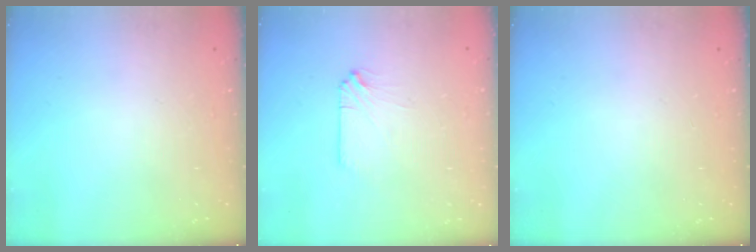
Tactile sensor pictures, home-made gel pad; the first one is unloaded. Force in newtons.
{"total": 1.1, "press": 1.1, "slide": 0.3}
{"total": 0.0}